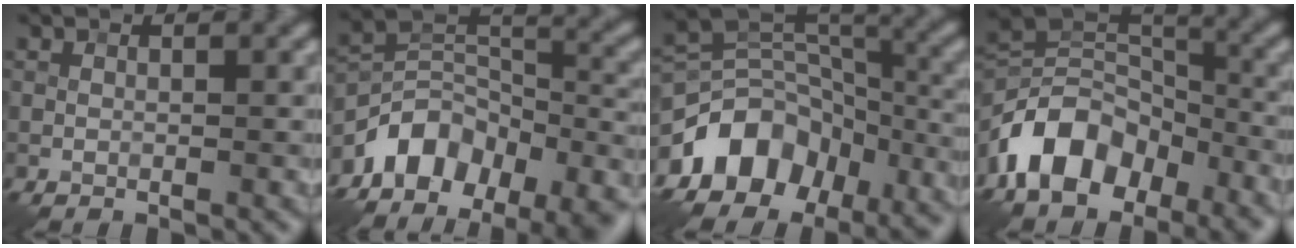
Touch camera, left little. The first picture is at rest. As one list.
[{"total": 9.9, "force": [-7.3, 5.1, 4.4], "torque": [-0.069, 0.007, -0.132]}, {"total": 12.7, "force": [-7.0, 8.7, 6.0], "torque": [-0.126, 0.009, -0.112]}, {"total": 9.4, "force": [-5.6, 5.2, 5.3], "torque": [-0.084, 0.005, -0.114]}]